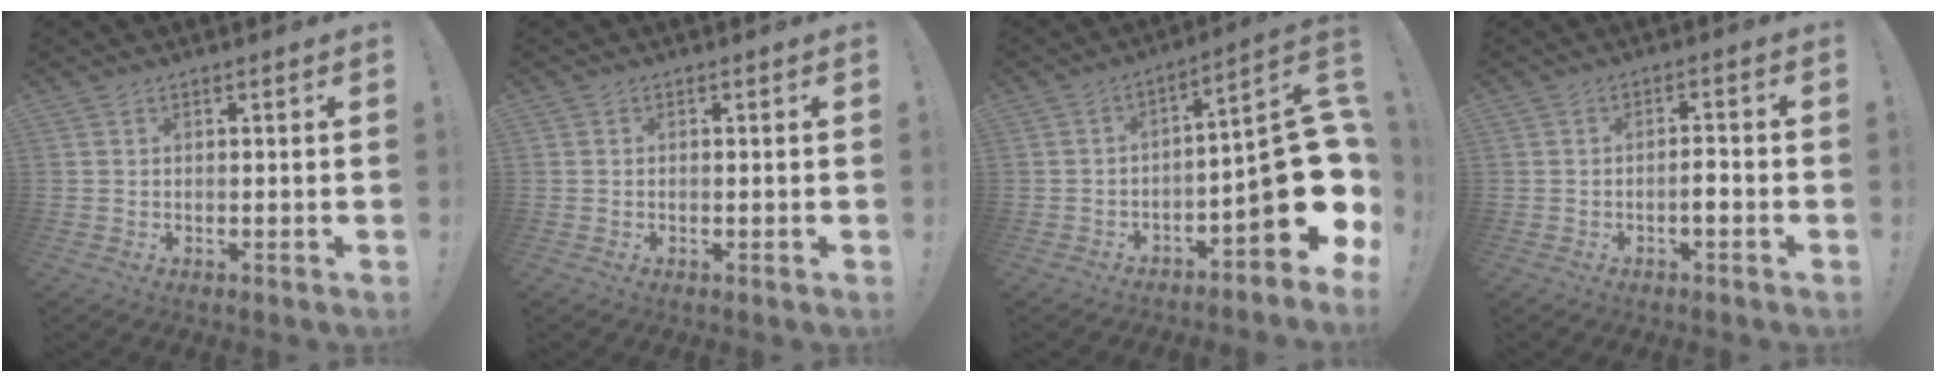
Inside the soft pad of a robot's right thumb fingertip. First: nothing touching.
{"total": 0.0}
{"total": 17.6, "force": [-3.7, 5.5, 16.3], "torque": [-0.213, 0.015, -0.053]}
{"total": 3.0, "force": [-1.2, 0.9, 2.6], "torque": [-0.042, 0.005, -0.021]}